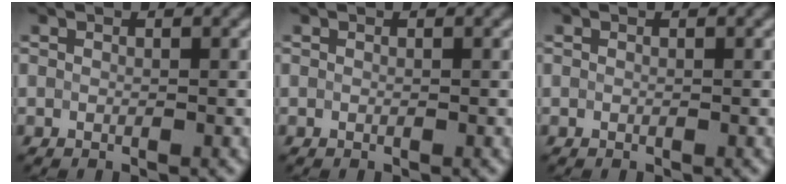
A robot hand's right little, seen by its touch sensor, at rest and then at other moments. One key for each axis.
{"total": 0.0}
{"total": 0.0}